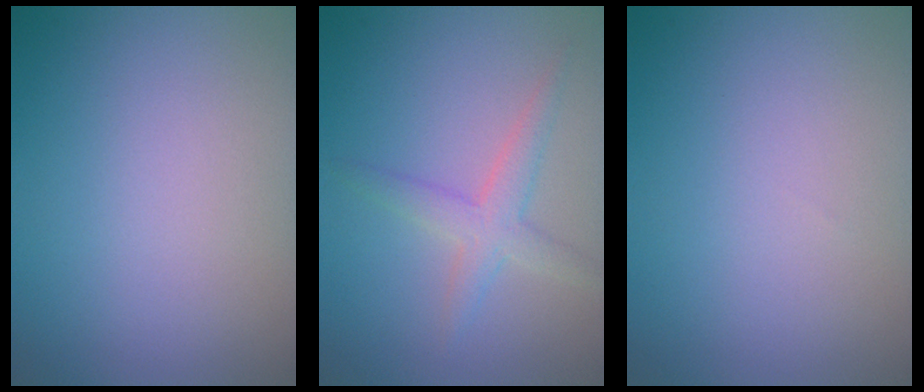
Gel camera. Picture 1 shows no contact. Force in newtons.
{"total": 2.5, "press": 2.5, "slide": 0.1}
{"total": 0.0}